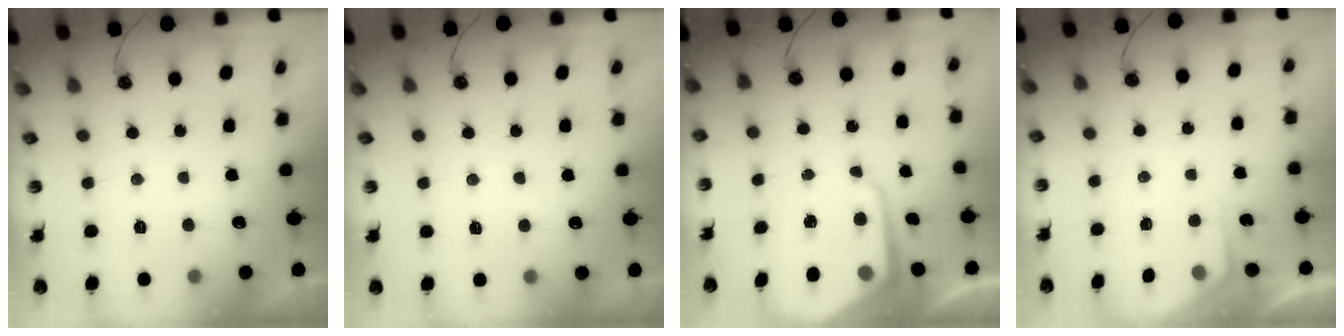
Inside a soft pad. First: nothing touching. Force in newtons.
{"total": 4.4, "press": 4.3, "slide": 0.6}
{"total": 9.7, "press": 9.7, "slide": 0.7}
{"total": 1.8, "press": 1.7, "slide": 0.3}